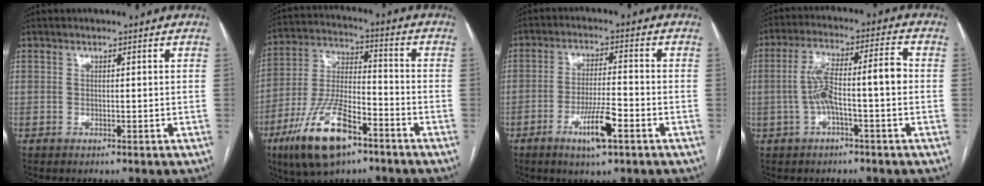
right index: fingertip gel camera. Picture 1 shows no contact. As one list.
[{"total": 15.2, "force": [-8.6, 5.1, 11.4], "torque": [-0.236, -0.005, -0.154]}, {"total": 7.2, "force": [-3.6, 0.9, 6.2], "torque": [-0.116, -0.005, -0.058]}, {"total": 9.3, "force": [-1.1, 1.4, 9.1], "torque": [-0.165, 0.040, -0.017]}]